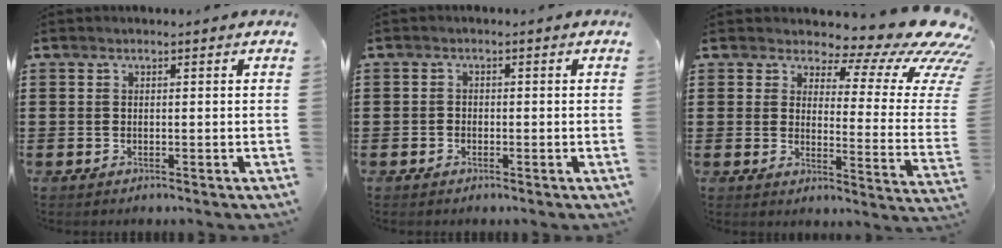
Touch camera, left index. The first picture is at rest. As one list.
[{"total": 1.0, "force": [-0.8, 0.6, 0.1], "torque": [-0.005, 0.002, -0.017]}, {"total": 8.4, "force": [5.5, 2.9, 5.7], "torque": [-0.081, -0.053, 0.090]}]